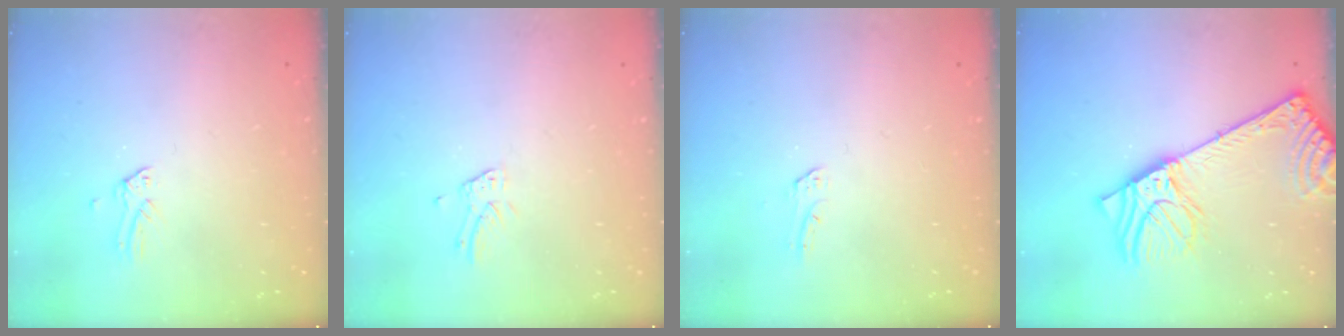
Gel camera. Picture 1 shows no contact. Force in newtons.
{"total": 1.9, "press": 1.9, "slide": 0.2}
{"total": 2.1, "press": 2.1, "slide": 0.2}
{"total": 14.7, "press": 14.3, "slide": 3.6}